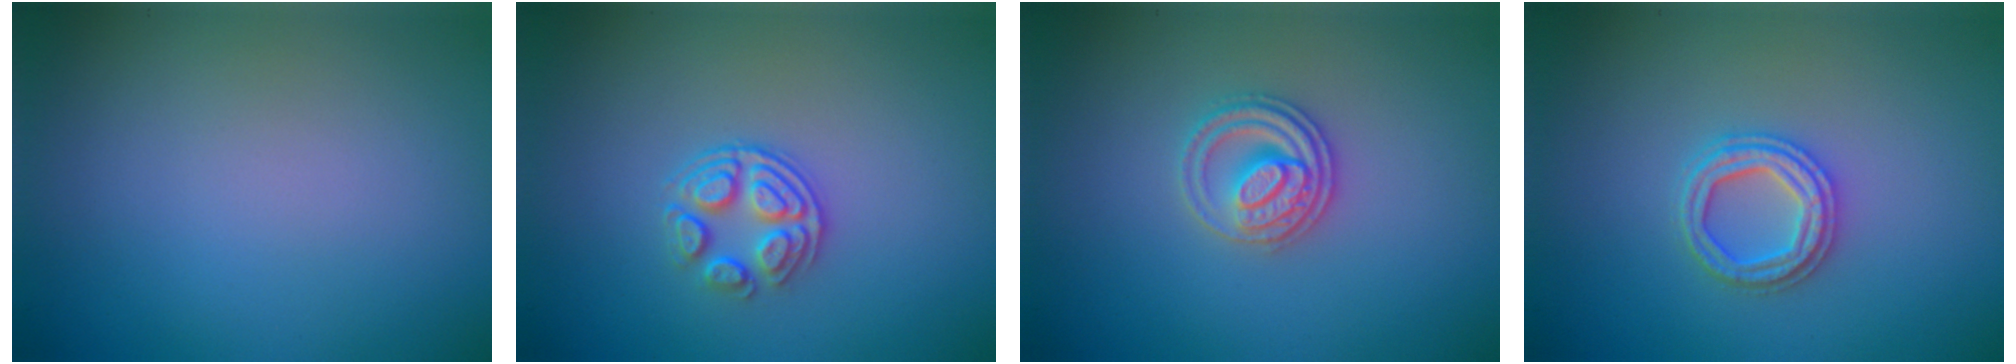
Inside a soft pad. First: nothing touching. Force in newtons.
{"total": 3.1, "press": 2.6, "slide": 1.8}
{"total": 2.8, "press": 2.6, "slide": 1.0}
{"total": 2.7, "press": 2.6, "slide": 0.7}